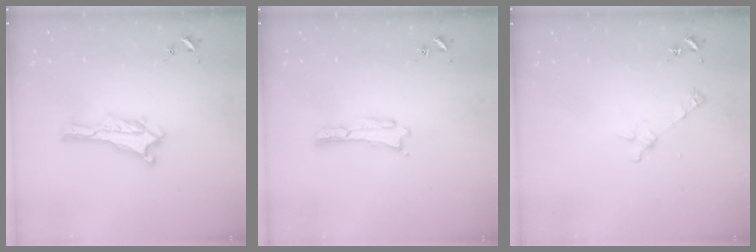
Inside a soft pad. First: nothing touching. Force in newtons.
{"total": 0.0}
{"total": 3.3, "press": 3.3, "slide": 0.2}